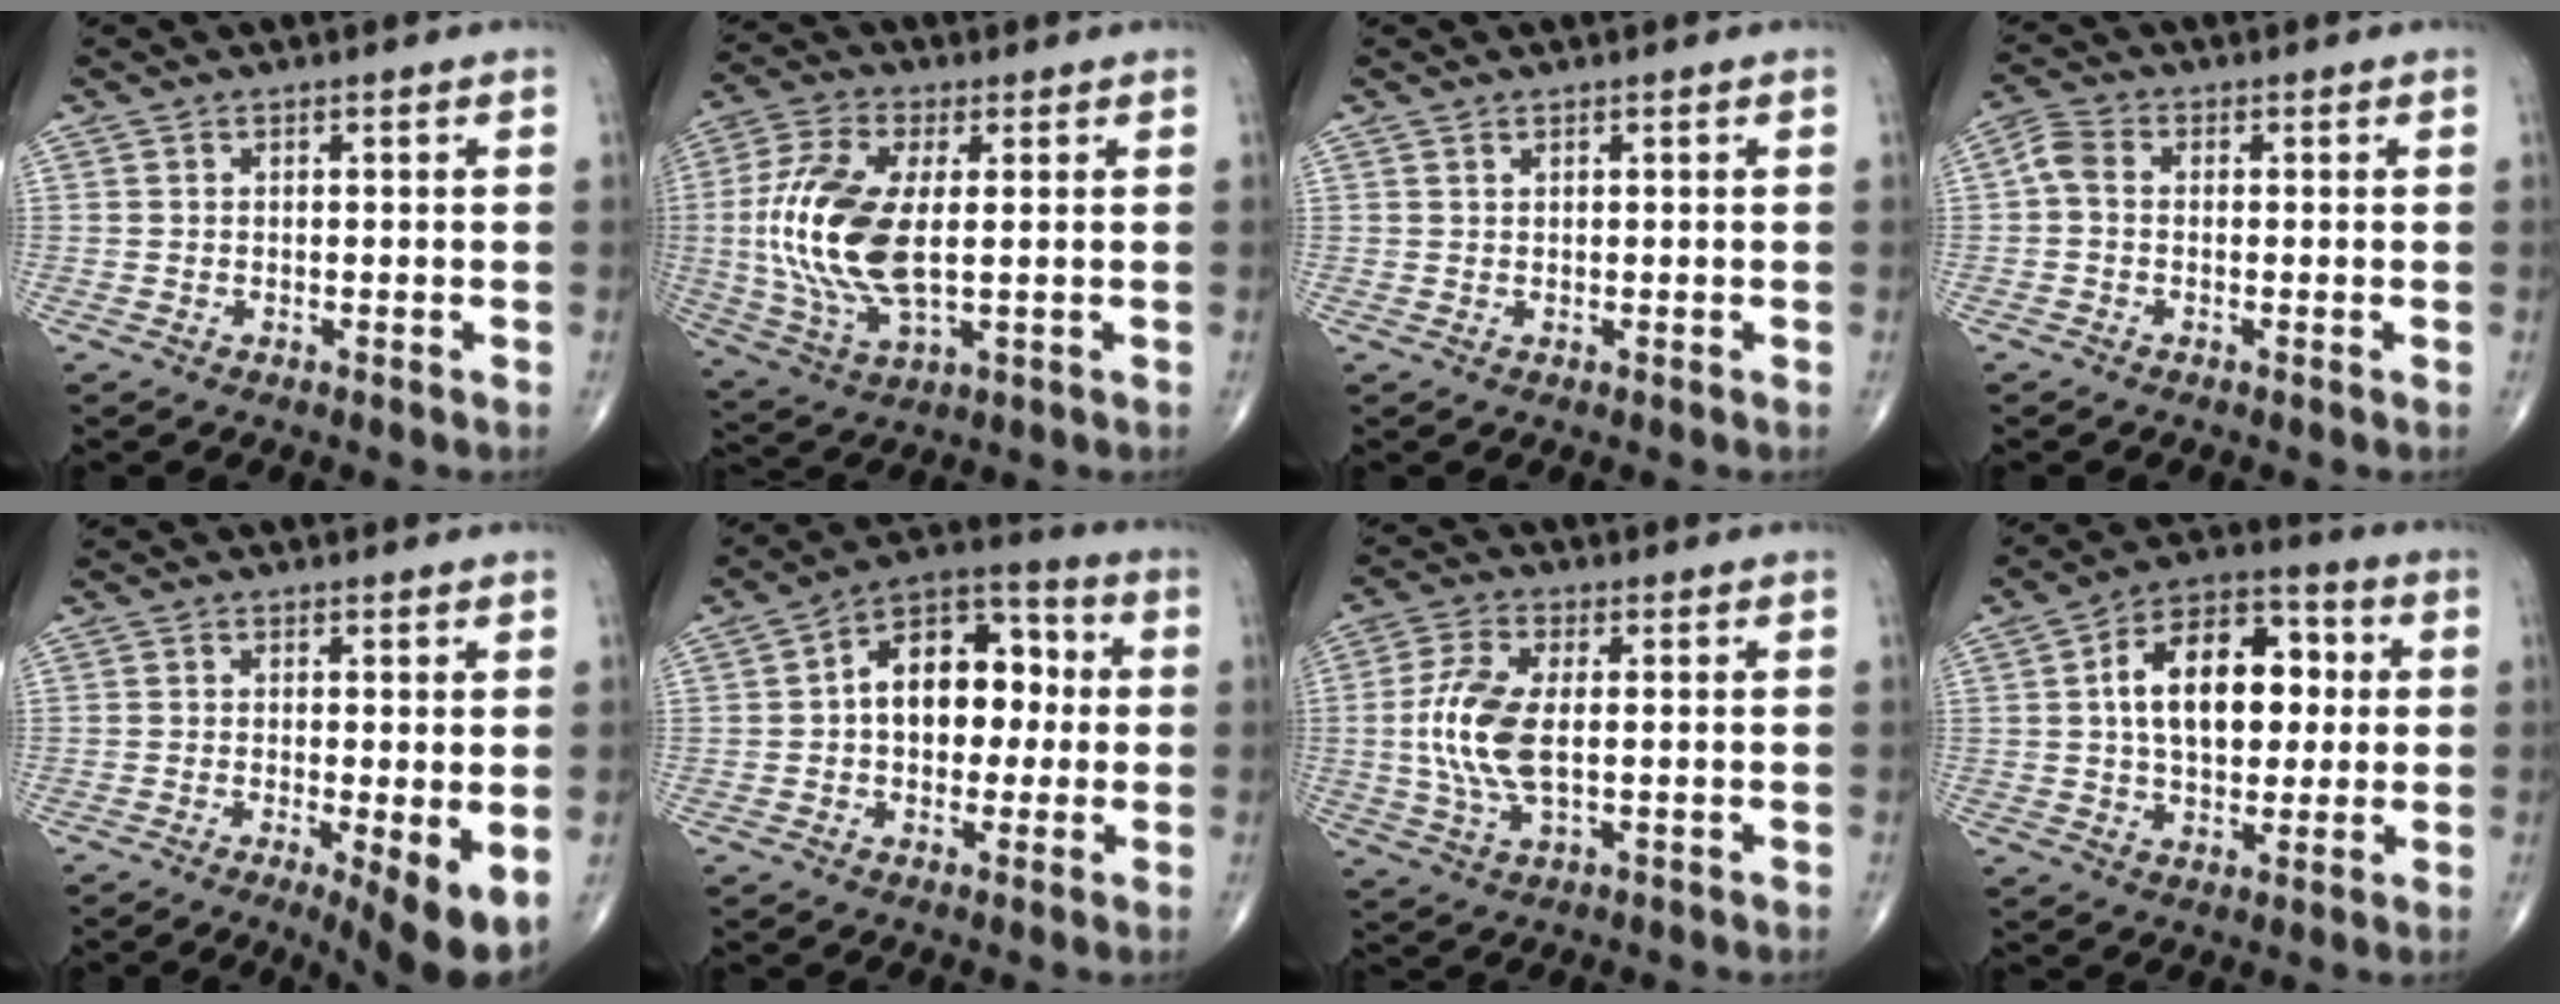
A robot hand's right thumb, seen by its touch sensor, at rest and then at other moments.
{"total": 15.8, "force": [0.5, 7.2, 14.0], "torque": [-0.312, -0.002, 0.011]}
{"total": 0.6, "force": [0.5, 0.2, 0.2], "torque": [-0.003, -0.004, 0.009]}
{"total": 3.5, "force": [-0.2, 2.5, 2.5], "torque": [-0.053, 0.010, -0.015]}
{"total": 7.0, "force": [-2.0, 1.4, 6.6], "torque": [-0.098, -0.021, -0.033]}
{"total": 14.3, "force": [0.9, 9.3, 10.9], "torque": [-0.125, 0.036, 0.003]}
{"total": 10.6, "force": [0.1, 4.9, 9.4], "torque": [-0.212, 0.001, 0.003]}
{"total": 16.6, "force": [2.3, 10.0, 13.1], "torque": [-0.179, 0.020, 0.031]}